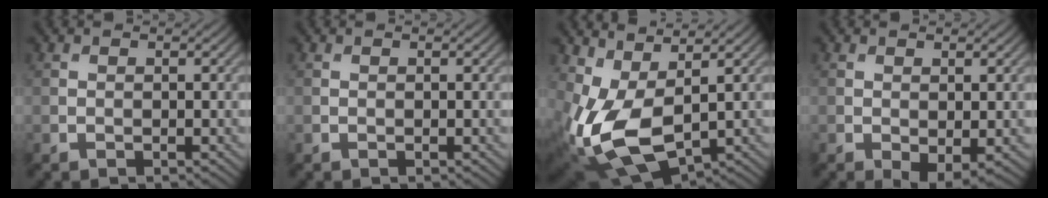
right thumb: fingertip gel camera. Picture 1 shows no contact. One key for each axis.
{"total": 0.0}
{"total": 11.6, "fx": 0.3, "fy": 6.4, "fz": 9.6, "tx": -0.237, "ty": -0.021, "tz": 0.014}
{"total": 2.2, "fx": -0.6, "fy": 1.1, "fz": 1.8, "tx": -0.033, "ty": -0.012, "tz": -0.005}